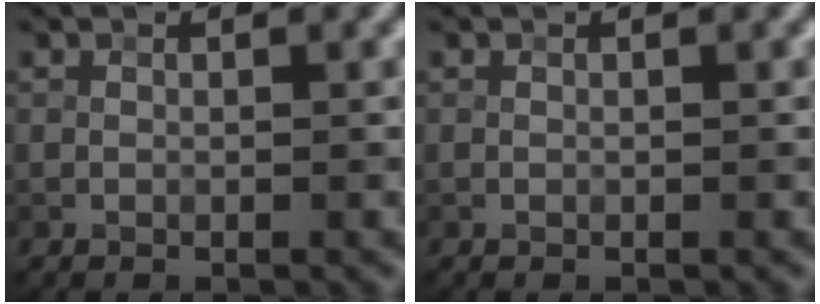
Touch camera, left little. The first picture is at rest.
{"total": 0.0}